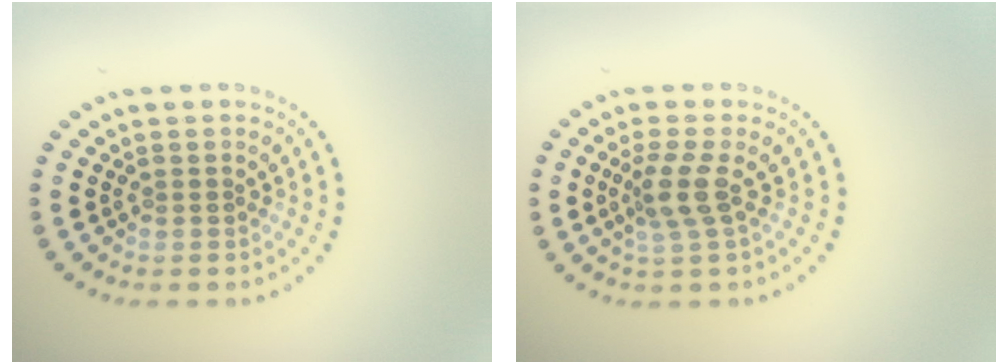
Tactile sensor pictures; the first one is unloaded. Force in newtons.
{"total": 2.7, "press": 2.1, "slide": 1.8}